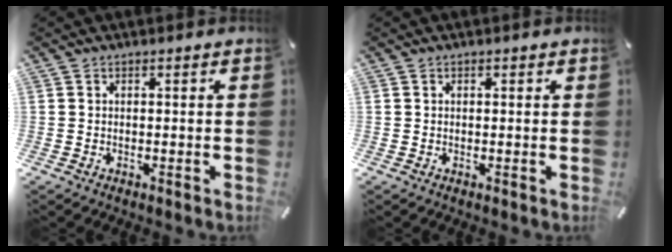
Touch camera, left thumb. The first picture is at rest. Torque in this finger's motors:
{"motor_torque": [-0.20, -0.48, -0.01, 0.41, -0.02]}